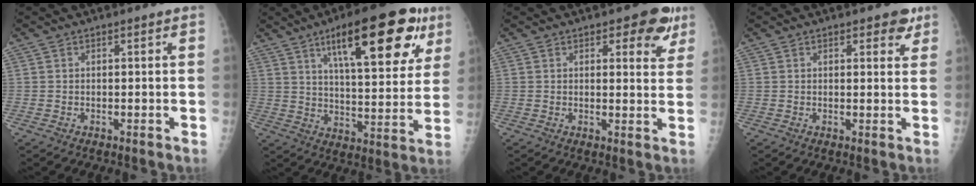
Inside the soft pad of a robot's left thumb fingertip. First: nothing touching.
{"total": 22.3, "force": [11.3, 7.3, 17.8], "torque": [-0.221, -0.027, 0.168]}
{"total": 6.6, "force": [3.8, 3.2, 4.4], "torque": [-0.017, -0.014, 0.039]}
{"total": 3.4, "force": [2.2, 1.7, 2.0], "torque": [-0.001, -0.008, 0.022]}